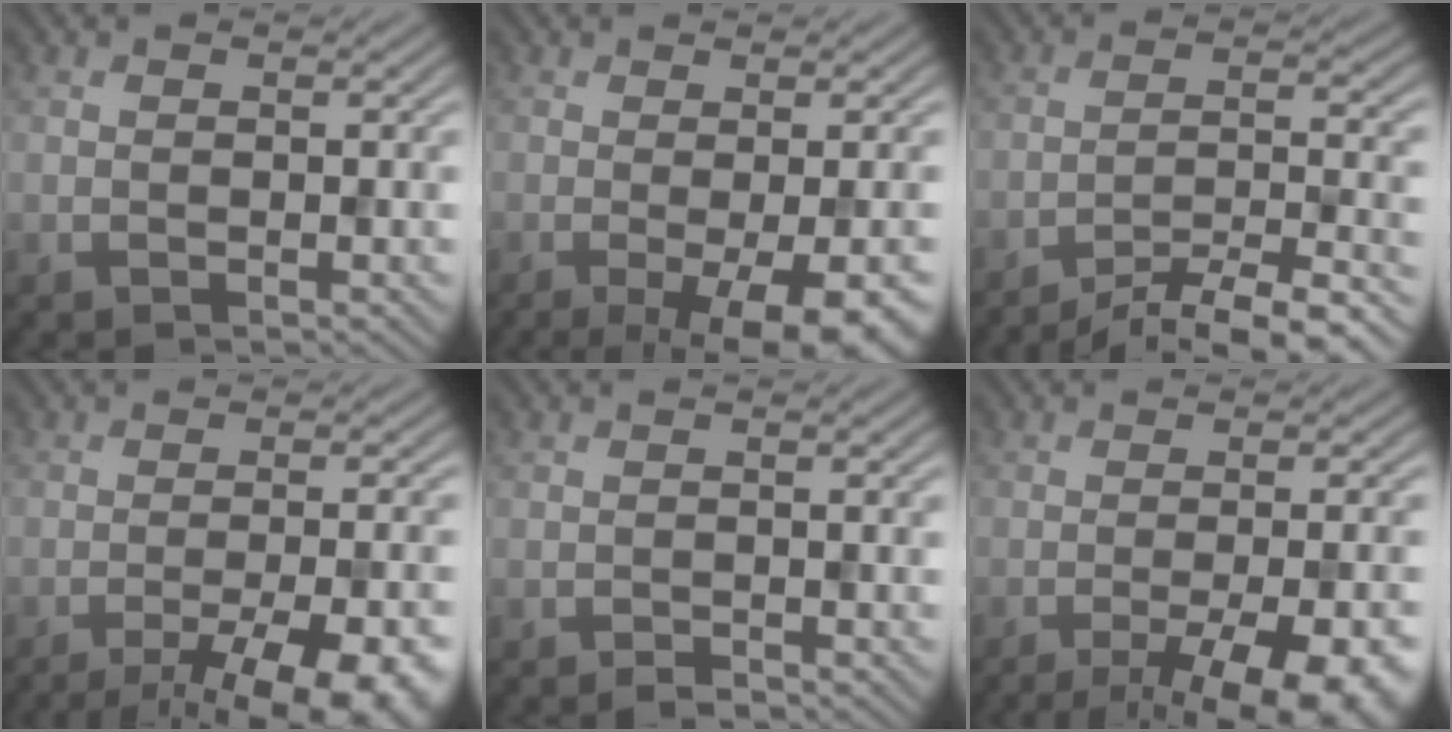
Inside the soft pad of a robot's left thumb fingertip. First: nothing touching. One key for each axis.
{"total": 9.0, "fx": -3.3, "fy": 2.5, "fz": 8.0, "tx": -0.105, "ty": -0.008, "tz": -0.038}
{"total": 9.9, "fx": -8.3, "fy": 1.7, "fz": 5.2, "tx": -0.086, "ty": -0.002, "tz": -0.124}
{"total": 13.0, "fx": -8.6, "fy": 3.8, "fz": 9.0, "tx": -0.111, "ty": -0.006, "tz": -0.098}
{"total": 0.8, "fx": -0.7, "fy": 0.1, "fz": 0.3, "tx": -0.005, "ty": 0.000, "tz": -0.015}
{"total": 13.2, "fx": -7.7, "fy": 4.0, "fz": 9.9, "tx": -0.116, "ty": -0.006, "tz": -0.086}